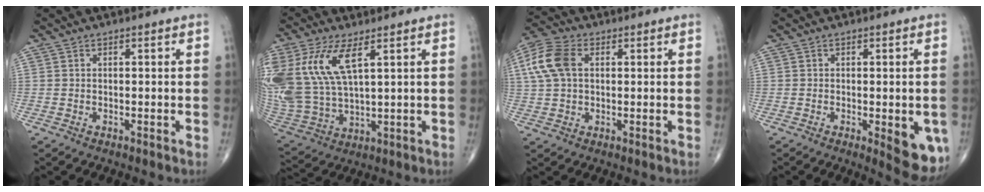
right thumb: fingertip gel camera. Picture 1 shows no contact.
{"total": 18.4, "force": [6.7, 8.5, 14.9], "torque": [-0.353, -0.017, 0.138]}
{"total": 9.9, "force": [2.2, 6.4, 7.2], "torque": [-0.164, 0.020, 0.039]}
{"total": 7.3, "force": [-2.0, 2.6, 6.5], "torque": [-0.059, -0.013, -0.022]}